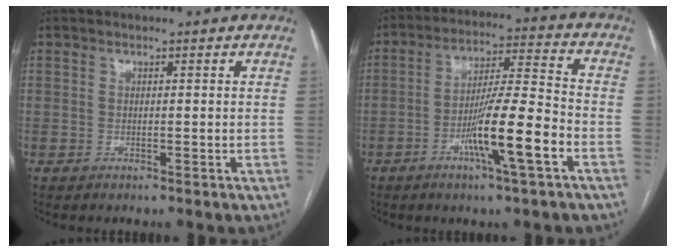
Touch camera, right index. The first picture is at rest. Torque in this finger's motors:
{"motor_torque": [1.64, -0.50, 0.90, 0.20]}